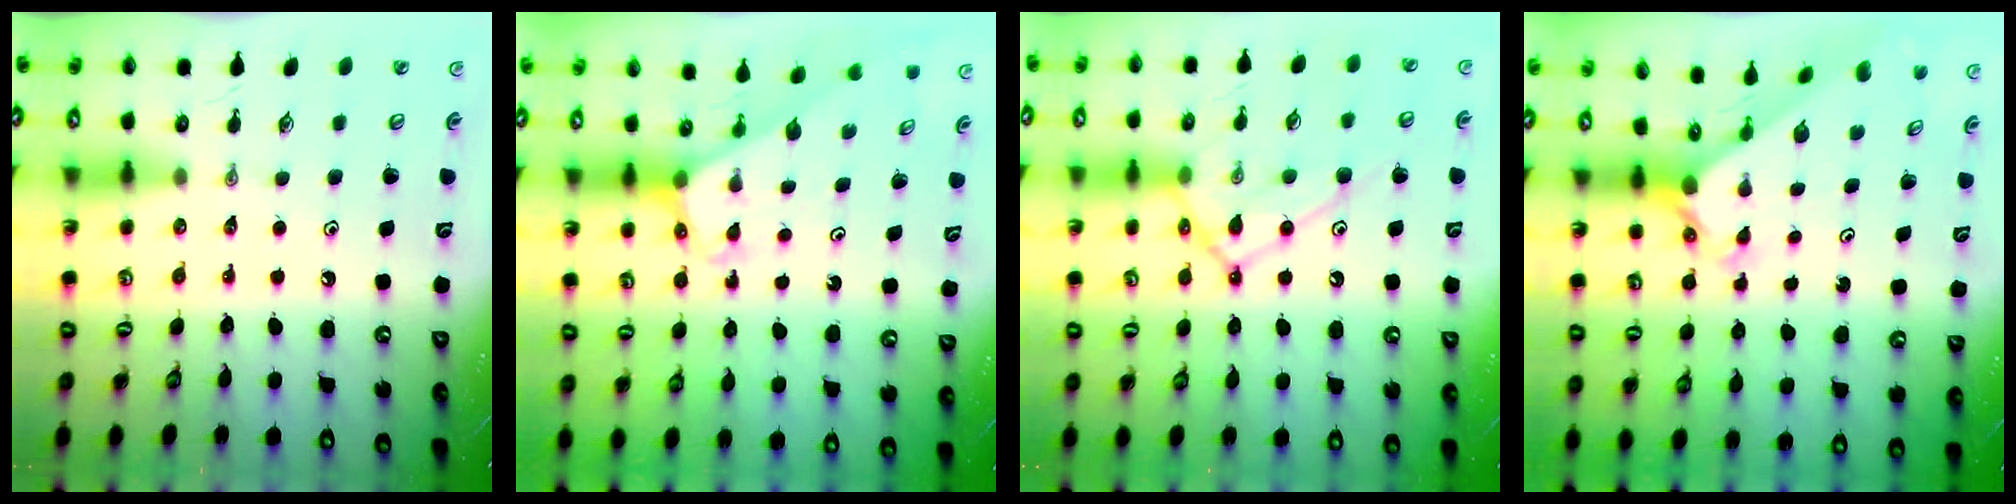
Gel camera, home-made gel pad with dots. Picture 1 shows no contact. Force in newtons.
{"total": 3.0, "press": 3.0, "slide": 0.2}
{"total": 14.1, "press": 14.1, "slide": 1.3}
{"total": 2.6, "press": 2.6, "slide": 0.2}